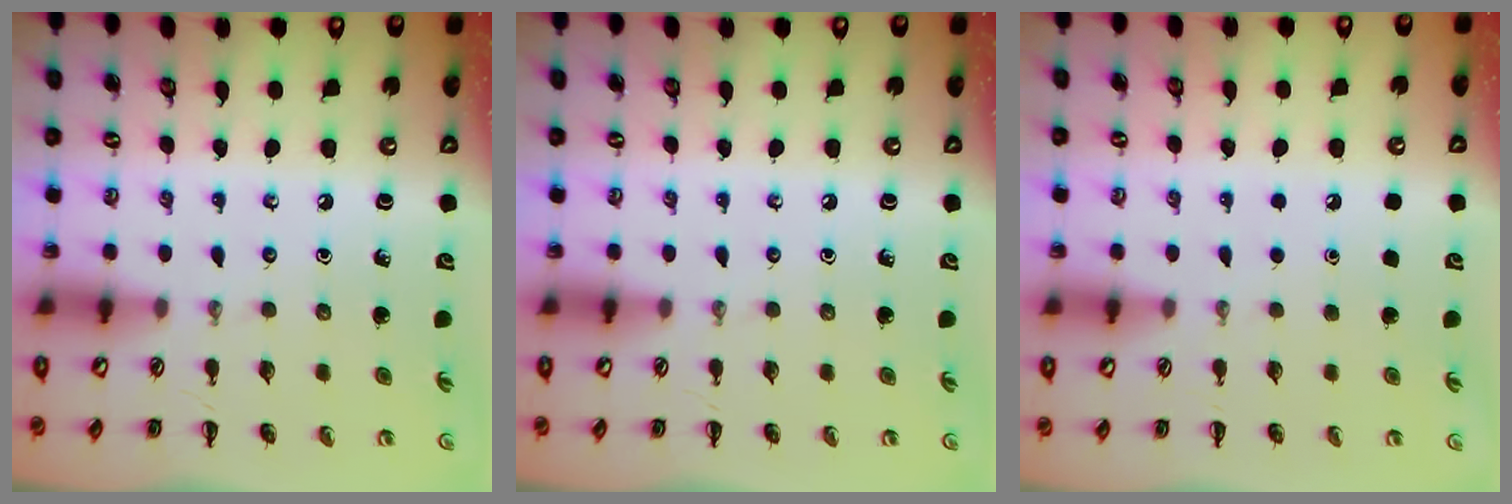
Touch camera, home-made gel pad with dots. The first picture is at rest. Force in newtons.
{"total": 0.0}
{"total": 1.8, "press": 1.8, "slide": 0.1}